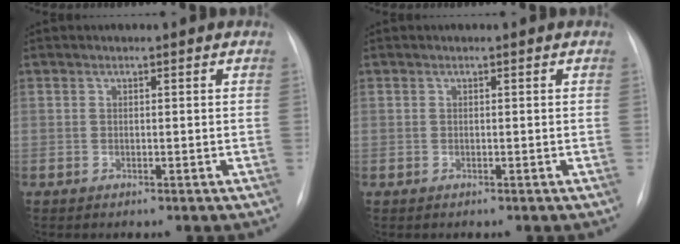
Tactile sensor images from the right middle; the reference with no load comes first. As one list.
[{"total": 0.0}]